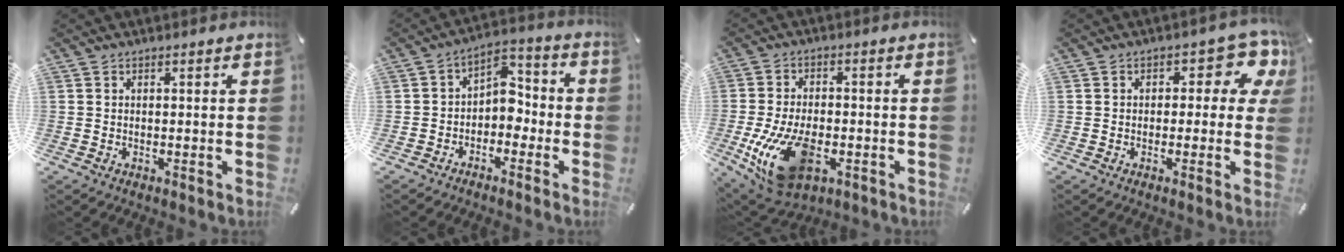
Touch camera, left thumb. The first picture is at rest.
{"total": 6.4, "force": [-2.1, 4.9, 3.5], "torque": [-0.045, 0.015, -0.044]}
{"total": 16.7, "force": [-4.8, 9.7, 12.7], "torque": [-0.251, 0.004, -0.074]}
{"total": 8.4, "force": [3.0, 4.5, 6.4], "torque": [-0.071, -0.016, 0.045]}